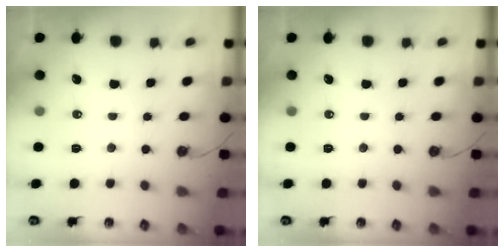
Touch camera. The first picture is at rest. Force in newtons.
{"total": 0.0}